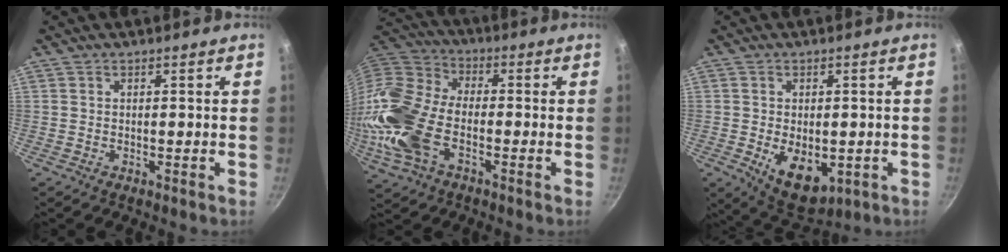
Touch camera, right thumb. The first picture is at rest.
{"total": 18.9, "force": [-4.9, 11.3, 14.4], "torque": [-0.302, 0.027, -0.113]}
{"total": 9.7, "force": [-2.1, 6.1, 7.4], "torque": [-0.087, -0.014, -0.011]}